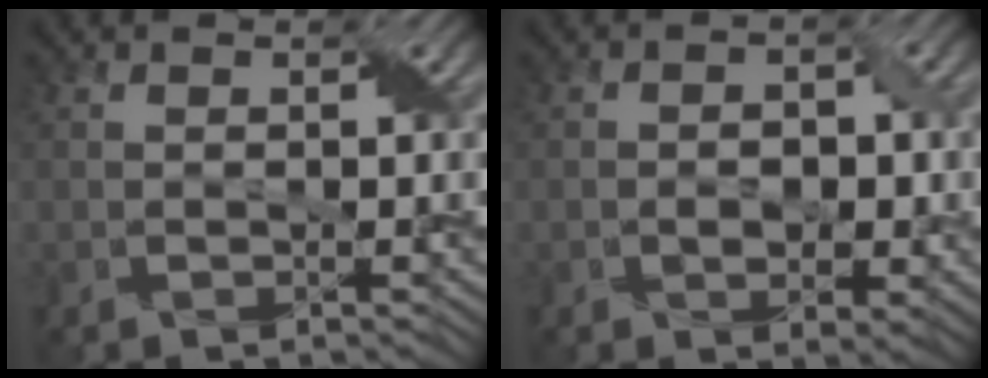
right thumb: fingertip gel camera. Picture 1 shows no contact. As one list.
[{"total": 3.6, "force": [-0.7, 2.4, 2.6], "torque": [-0.028, 0.002, -0.010]}]